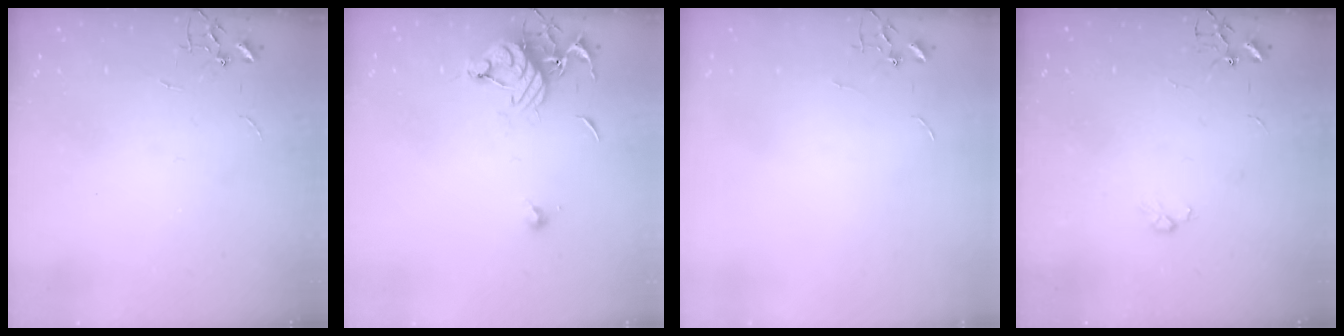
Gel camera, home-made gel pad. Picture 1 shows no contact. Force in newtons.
{"total": 10.4, "press": 10.4, "slide": 0.8}
{"total": 0.0}
{"total": 3.3, "press": 3.3, "slide": 0.6}